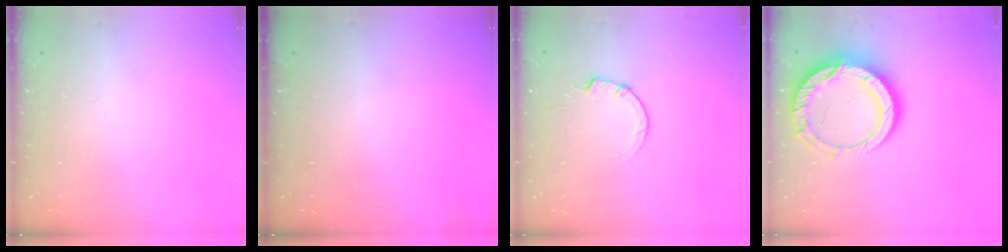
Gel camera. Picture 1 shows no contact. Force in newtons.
{"total": 0.0}
{"total": 3.5, "press": 3.5, "slide": 0.4}
{"total": 16.0, "press": 15.9, "slide": 1.4}